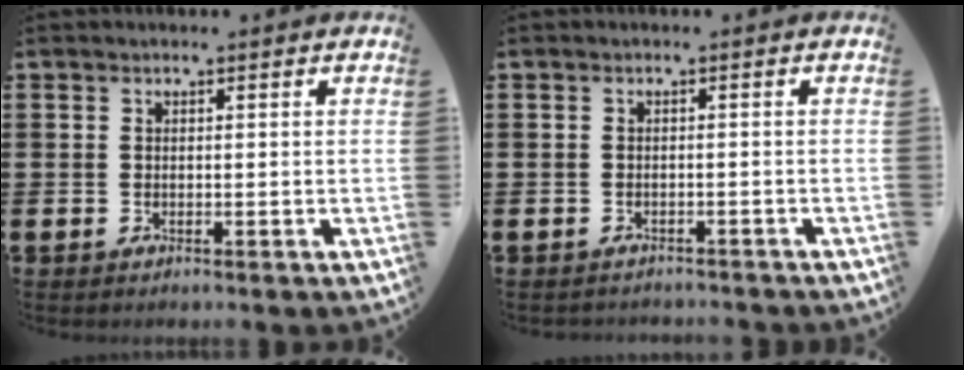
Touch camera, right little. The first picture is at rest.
{"total": 0.8, "force": [-0.8, 0.0, -0.1], "torque": [0.000, 0.000, -0.017]}